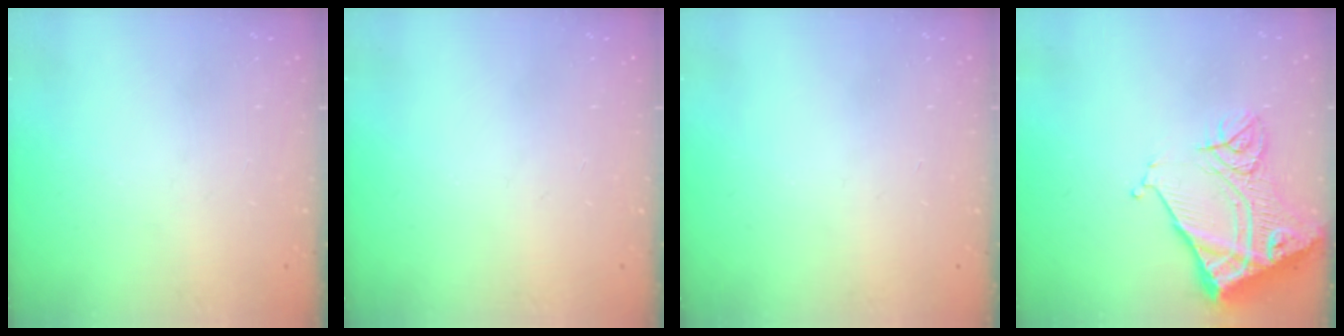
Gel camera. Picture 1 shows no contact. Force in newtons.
{"total": 0.0}
{"total": 0.0}
{"total": 15.4, "press": 15.3, "slide": 1.8}